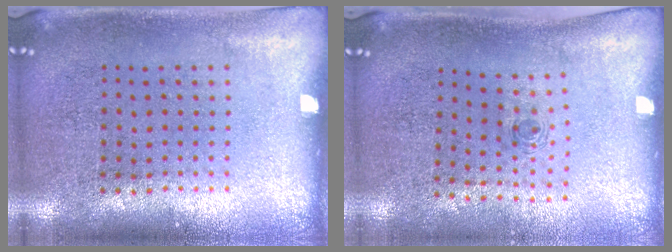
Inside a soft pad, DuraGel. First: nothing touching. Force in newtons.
{"total": 0.7, "press": 0.3, "slide": 0.6}